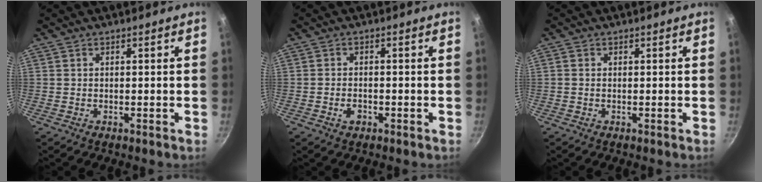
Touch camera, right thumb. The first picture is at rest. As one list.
[{"total": 2.3, "force": [-1.1, 1.5, 1.5], "torque": [-0.026, 0.010, -0.020]}, {"total": 0.5, "force": [0.0, 0.5, 0.3], "torque": [-0.006, 0.002, -0.001]}]